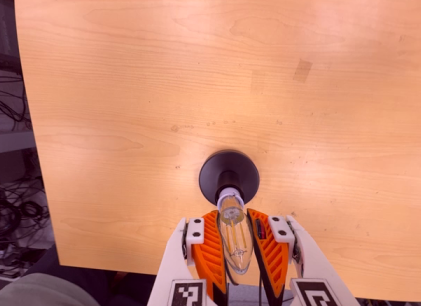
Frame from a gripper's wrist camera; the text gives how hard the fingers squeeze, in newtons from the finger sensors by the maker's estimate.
{"total": 19.2, "left": 19.6, "right": 18.8}